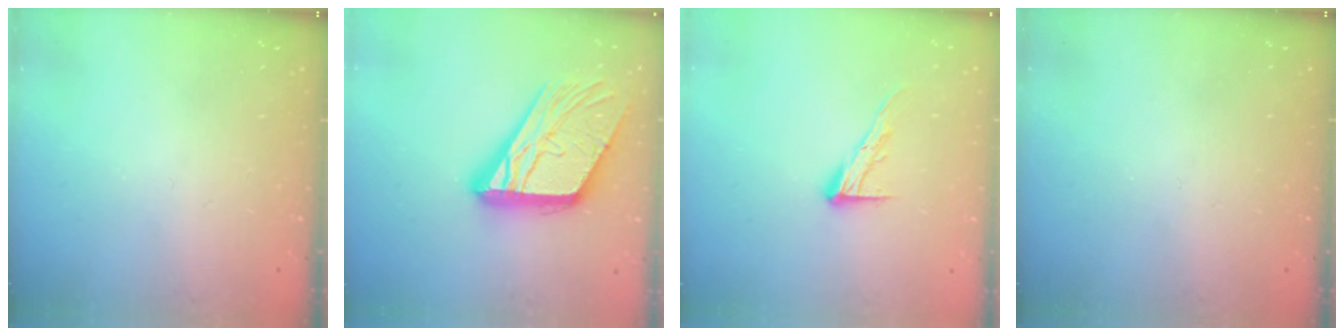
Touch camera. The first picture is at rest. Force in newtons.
{"total": 20.3, "press": 20.2, "slide": 2.2}
{"total": 9.8, "press": 9.8, "slide": 0.6}
{"total": 0.0}